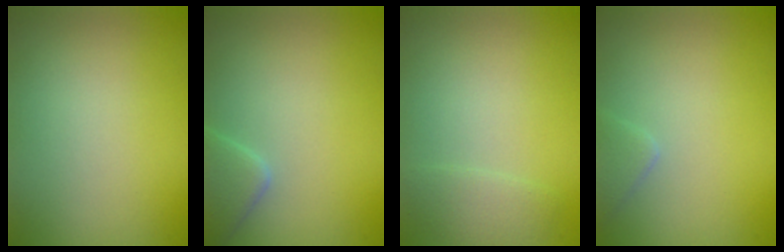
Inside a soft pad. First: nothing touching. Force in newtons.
{"total": 2.7, "press": 2.7, "slide": 0.2}
{"total": 1.5, "press": 1.5, "slide": 0.1}
{"total": 1.2, "press": 1.2, "slide": 0.1}